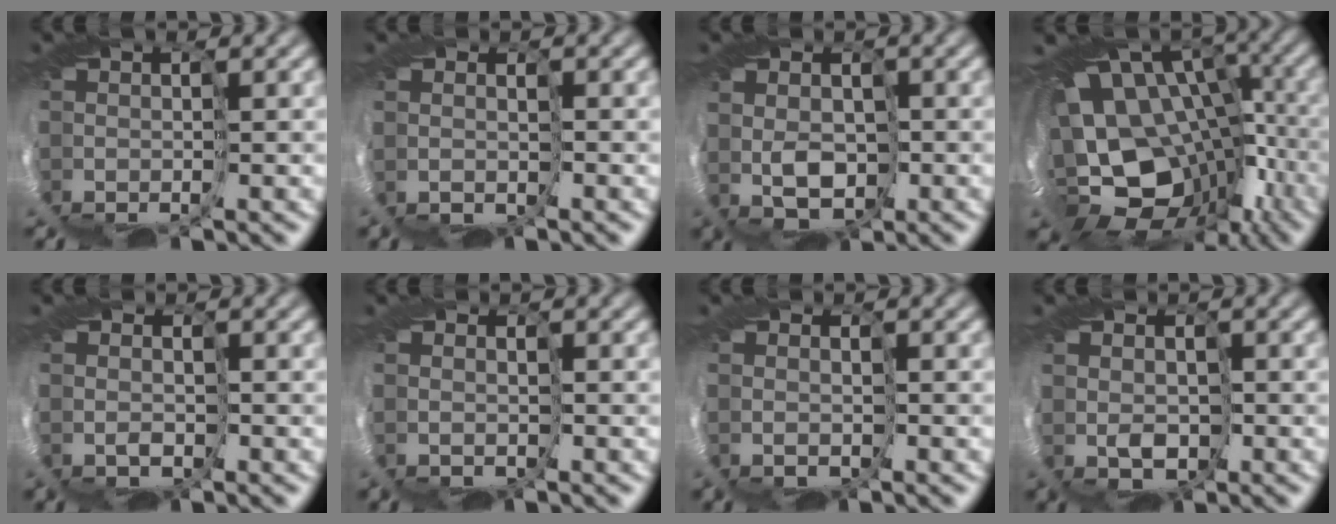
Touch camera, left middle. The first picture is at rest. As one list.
[{"total": 1.5, "force": [1.2, -0.2, -0.9], "torque": [0.028, 0.000, 0.019]}, {"total": 2.2, "force": [1.4, 1.3, 1.0], "torque": [-0.020, 0.002, 0.022]}, {"total": 15.7, "force": [0.8, 11.5, 10.7], "torque": [-0.170, -0.028, 0.036]}, {"total": 2.2, "force": [1.9, -0.5, -1.0], "torque": [0.019, -0.001, 0.036]}, {"total": 2.0, "force": [1.9, 0.1, -0.5], "torque": [0.007, -0.003, 0.038]}, {"total": 2.0, "force": [2.0, 0.0, -0.6], "torque": [0.014, 0.001, 0.039]}, {"total": 1.9, "force": [1.8, 0.4, -0.2], "torque": [-0.009, -0.002, 0.028]}]